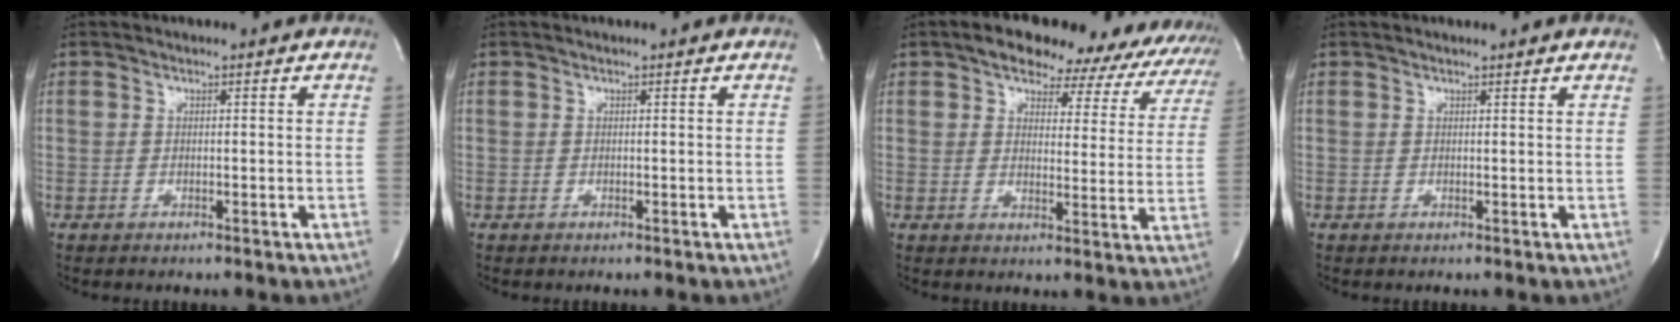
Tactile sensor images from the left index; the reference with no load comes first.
{"total": 0.0}
{"total": 17.9, "force": [15.2, 7.3, 6.0], "torque": [-0.054, 0.007, 0.154]}
{"total": 1.5, "force": [1.4, -0.2, 0.4], "torque": [-0.017, 0.001, 0.017]}